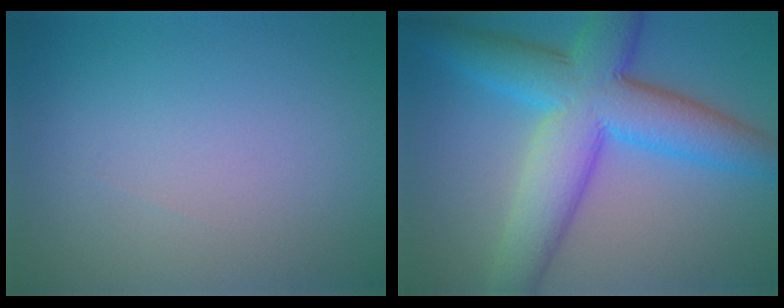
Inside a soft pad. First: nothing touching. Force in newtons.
{"total": 10.2, "press": 10.2, "slide": 0.1}